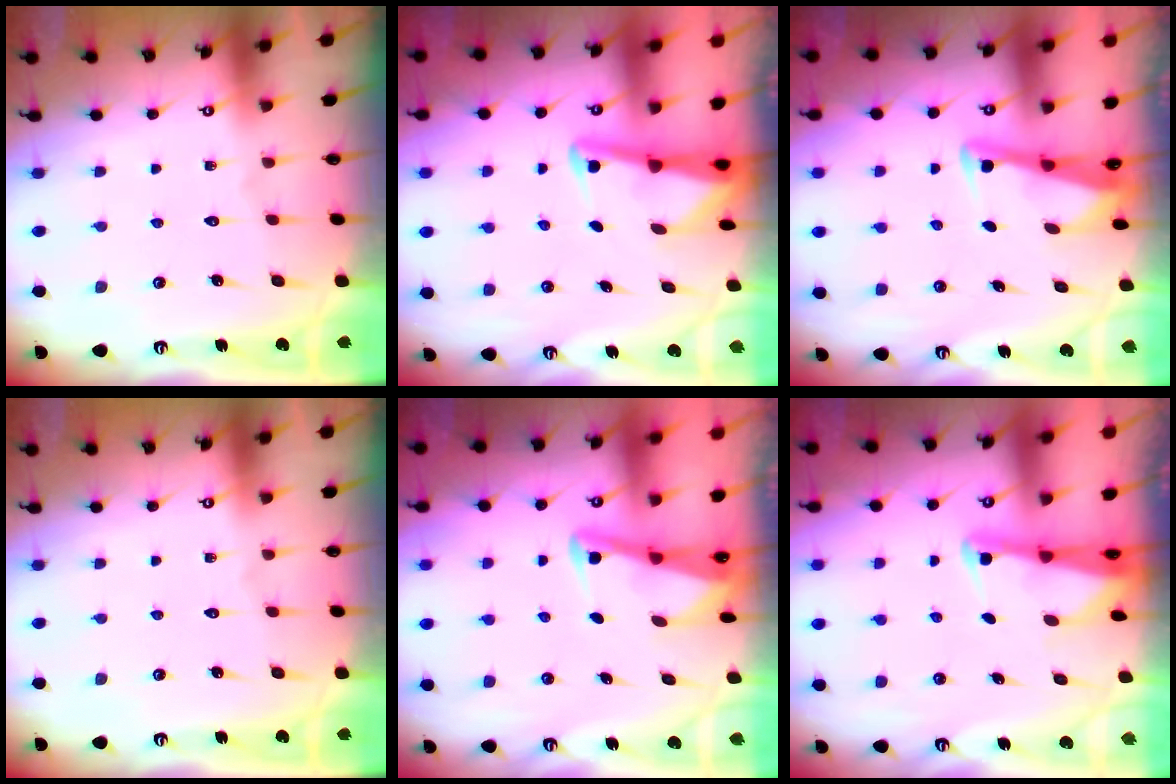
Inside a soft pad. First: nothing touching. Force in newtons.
{"total": 3.2, "press": 3.2, "slide": 0.4}
{"total": 3.0, "press": 3.0, "slide": 0.3}
{"total": 0.0}
{"total": 2.9, "press": 2.9, "slide": 0.4}
{"total": 2.6, "press": 2.6, "slide": 0.2}